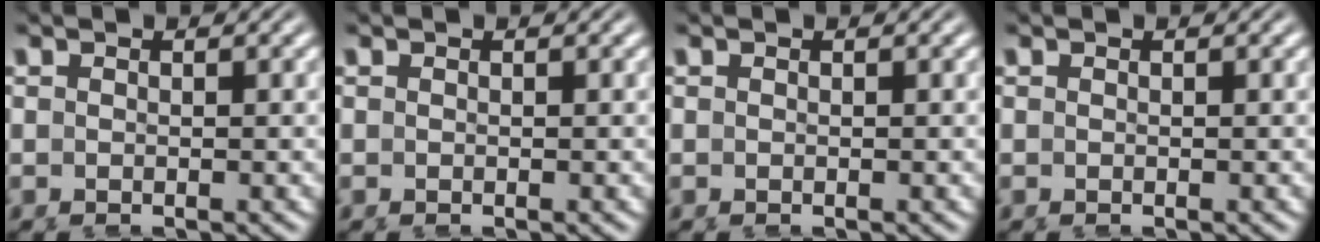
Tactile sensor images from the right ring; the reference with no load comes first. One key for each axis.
{"total": 0.0}
{"total": 0.0}
{"total": 0.0}